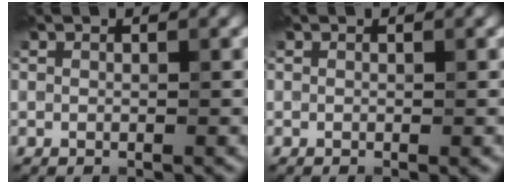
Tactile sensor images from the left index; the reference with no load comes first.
{"total": 0.8, "force": [-0.1, 0.2, 0.7], "torque": [-0.009, -0.002, 0.000]}